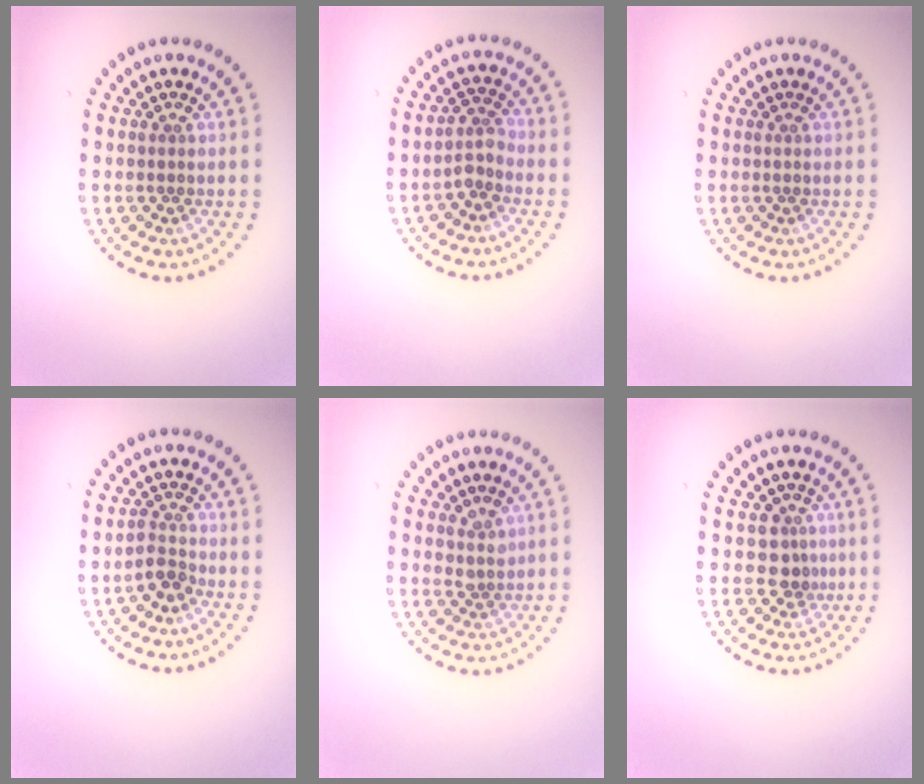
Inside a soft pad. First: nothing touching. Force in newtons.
{"total": 1.8, "press": 1.4, "slide": 1.1}
{"total": 0.0}
{"total": 2.0, "press": 1.6, "slide": 1.3}
{"total": 1.5, "press": 1.1, "slide": 0.9}
{"total": 2.4, "press": 1.9, "slide": 1.4}